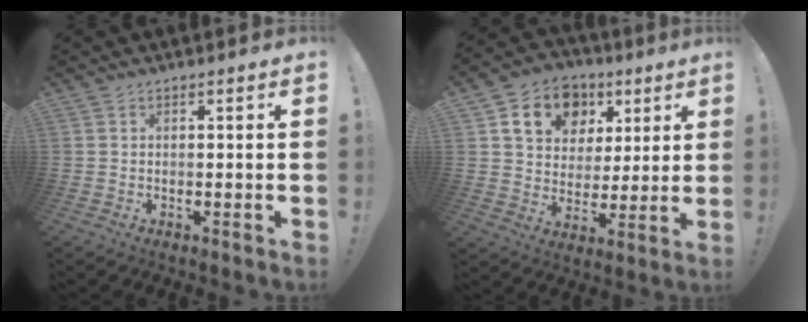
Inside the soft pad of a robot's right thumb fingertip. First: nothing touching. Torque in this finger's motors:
{"motor_torque": [1.33, 1.73, 0.38, 0.17, 0.00]}